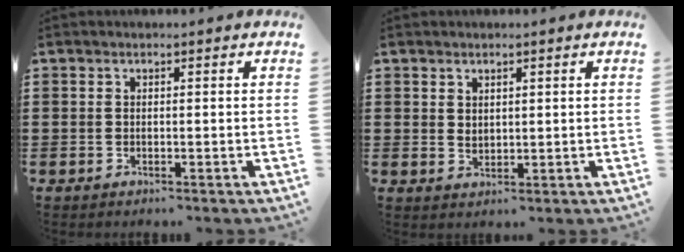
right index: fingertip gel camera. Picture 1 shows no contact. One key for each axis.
{"total": 1.6, "fx": 1.2, "fy": 1.0, "fz": 0.4, "tx": -0.010, "ty": 0.004, "tz": 0.023}